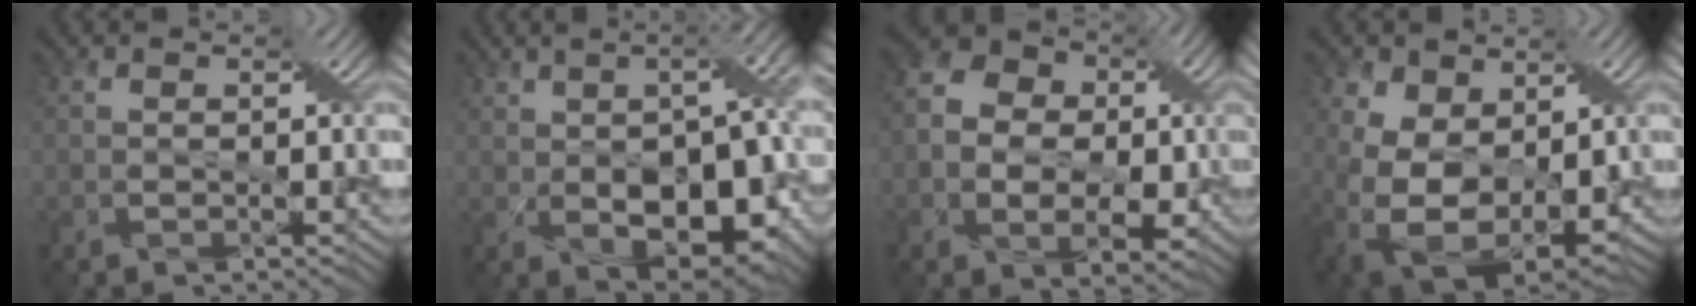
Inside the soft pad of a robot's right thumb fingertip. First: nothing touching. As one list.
[{"total": 14.1, "force": [-1.3, 6.8, 12.2], "torque": [-0.172, -0.001, -0.011]}, {"total": 11.0, "force": [-0.3, 8.8, 6.7], "torque": [-0.143, -0.001, -0.011]}, {"total": 13.9, "force": [1.0, 9.7, 9.9], "torque": [-0.215, -0.021, 0.039]}]